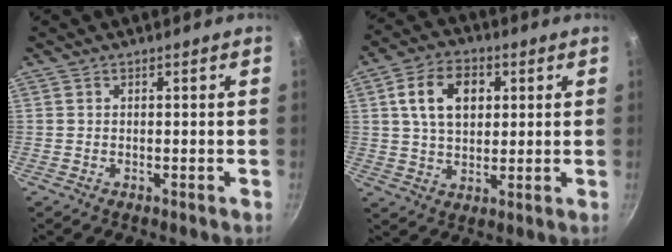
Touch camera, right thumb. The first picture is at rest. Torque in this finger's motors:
{"motor_torque": [-0.75, 0.80, 0.92, 0.21, 0.09]}